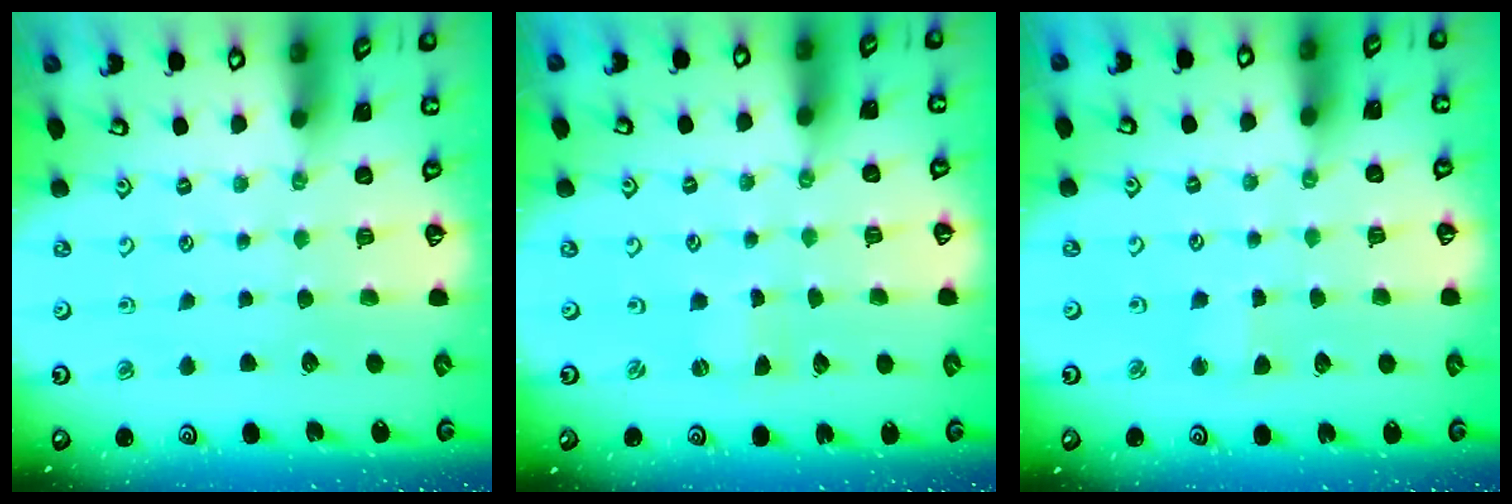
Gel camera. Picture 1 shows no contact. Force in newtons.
{"total": 0.0}
{"total": 2.3, "press": 2.3, "slide": 0.2}